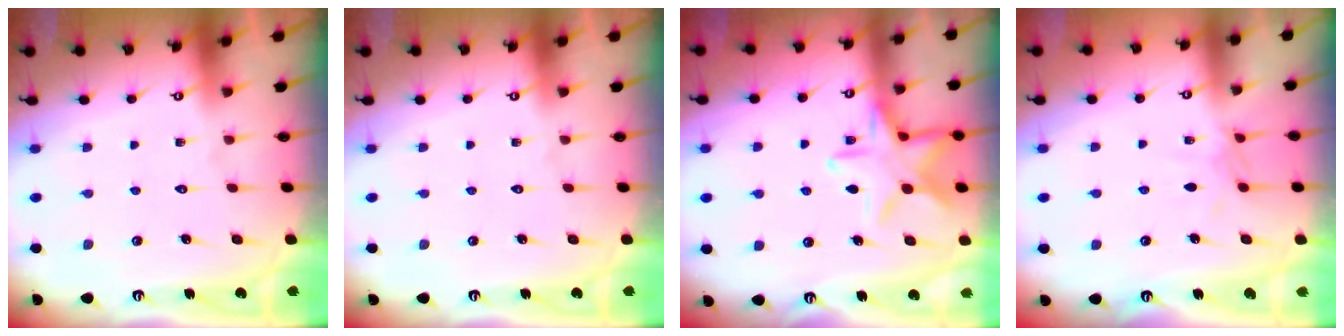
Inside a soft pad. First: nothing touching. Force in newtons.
{"total": 0.0}
{"total": 14.9, "press": 14.8, "slide": 1.0}
{"total": 5.7, "press": 5.7, "slide": 0.6}